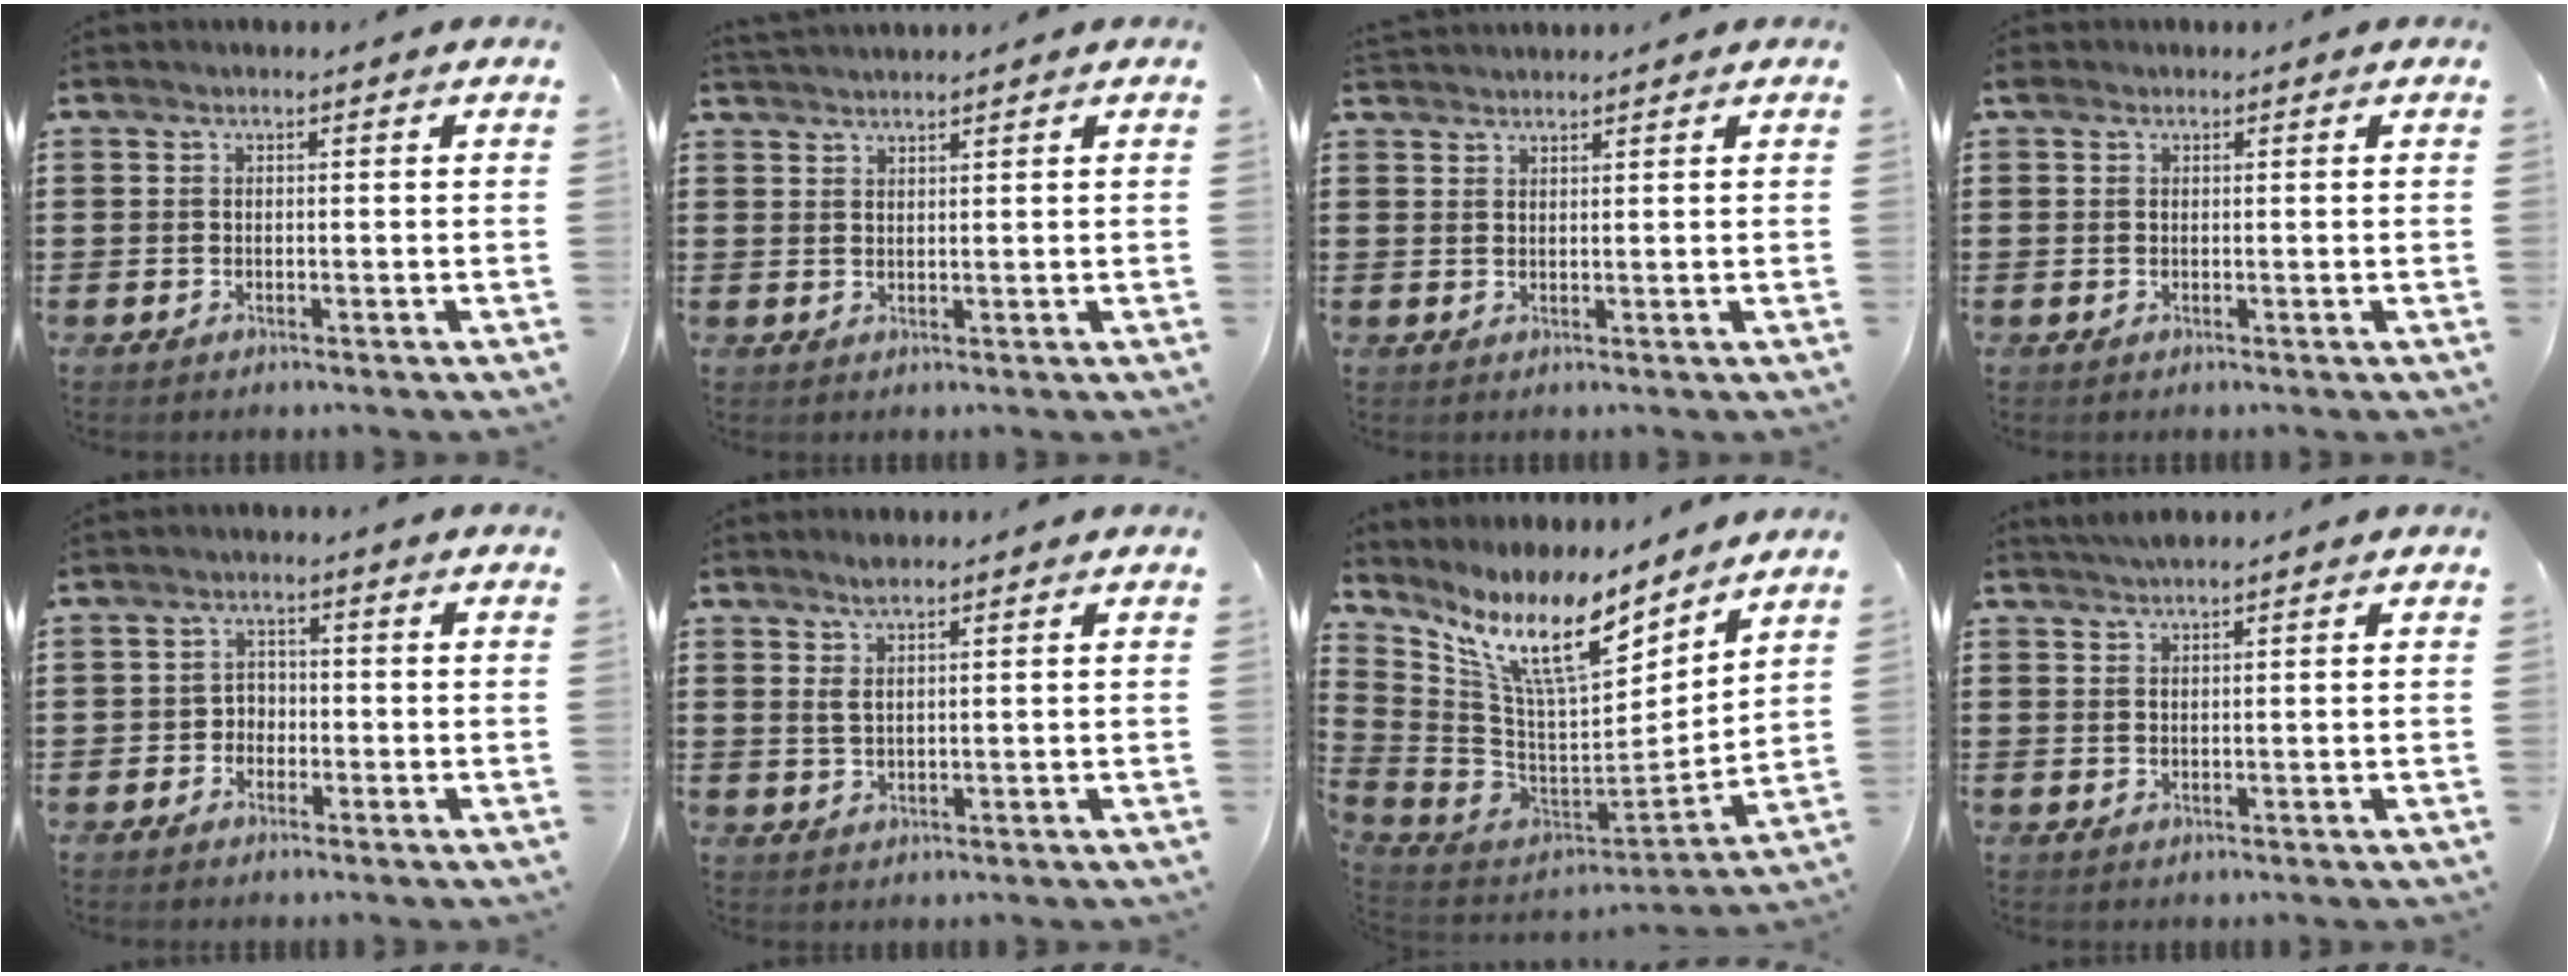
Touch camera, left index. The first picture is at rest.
{"total": 1.6, "force": [1.6, -0.2, 0.2], "torque": [-0.006, 0.001, 0.032]}
{"total": 1.5, "force": [1.5, 0.0, 0.0], "torque": [-0.003, 0.001, 0.030]}
{"total": 0.8, "force": [0.2, 0.6, 0.5], "torque": [-0.011, 0.006, 0.003]}
{"total": 2.3, "force": [-1.2, 1.9, 0.6], "torque": [-0.020, 0.006, -0.028]}
{"total": 2.9, "force": [1.8, 0.9, 2.1], "torque": [-0.045, 0.005, 0.032]}
{"total": 13.9, "force": [8.9, 3.3, 10.1], "torque": [-0.235, -0.056, 0.151]}
{"total": 1.7, "force": [1.5, -0.1, 0.8], "torque": [-0.016, 0.000, 0.029]}